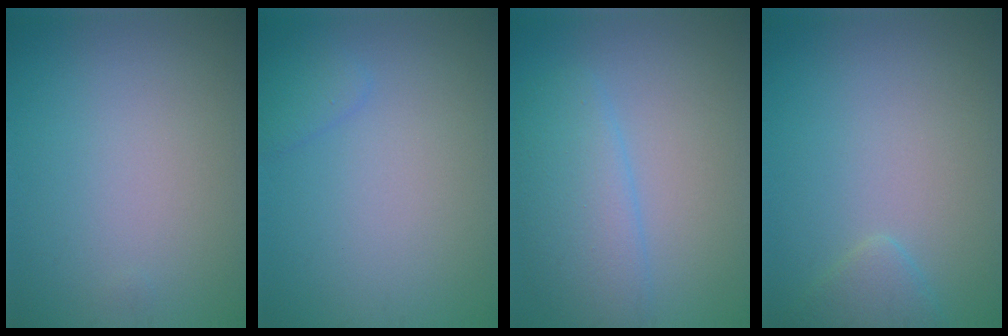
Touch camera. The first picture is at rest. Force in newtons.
{"total": 1.3, "press": 1.3, "slide": 0.1}
{"total": 4.3, "press": 4.3, "slide": 0.1}
{"total": 1.6, "press": 1.6, "slide": 0.1}